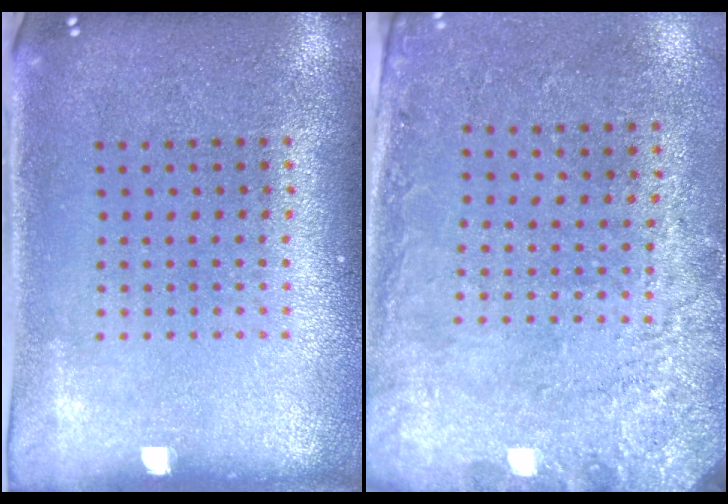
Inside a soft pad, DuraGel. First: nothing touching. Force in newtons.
{"total": 2.8, "press": 2.0, "slide": 1.9}